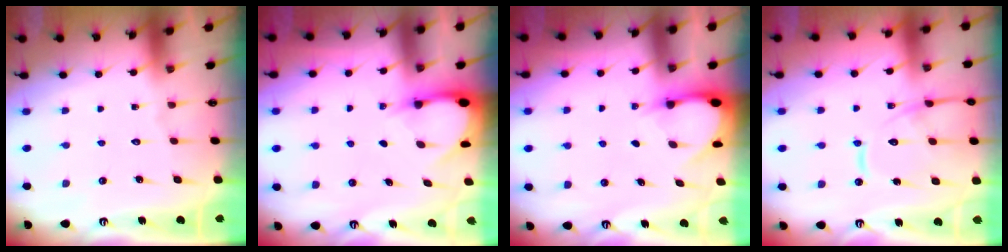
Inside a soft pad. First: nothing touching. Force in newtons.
{"total": 2.9, "press": 2.9, "slide": 0.3}
{"total": 3.0, "press": 2.9, "slide": 0.2}
{"total": 15.5, "press": 15.4, "slide": 1.4}